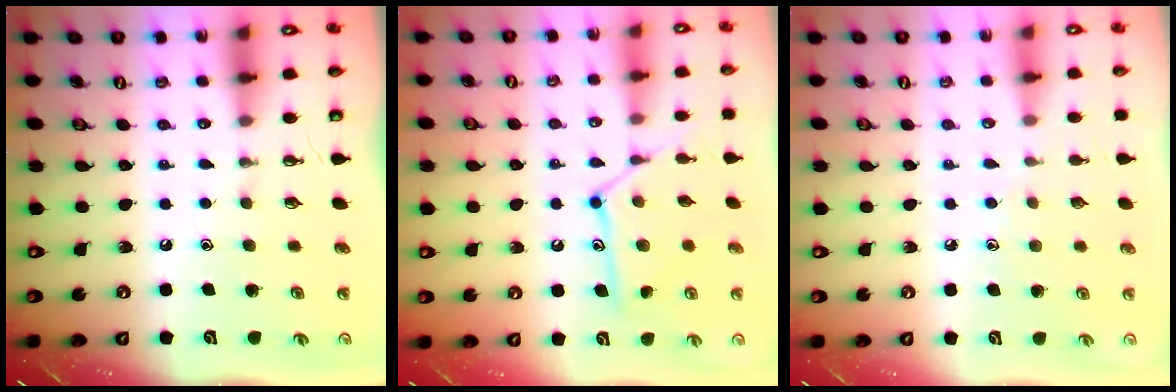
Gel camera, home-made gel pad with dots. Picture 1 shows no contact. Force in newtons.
{"total": 12.9, "press": 12.9, "slide": 0.5}
{"total": 4.4, "press": 4.4, "slide": 0.5}